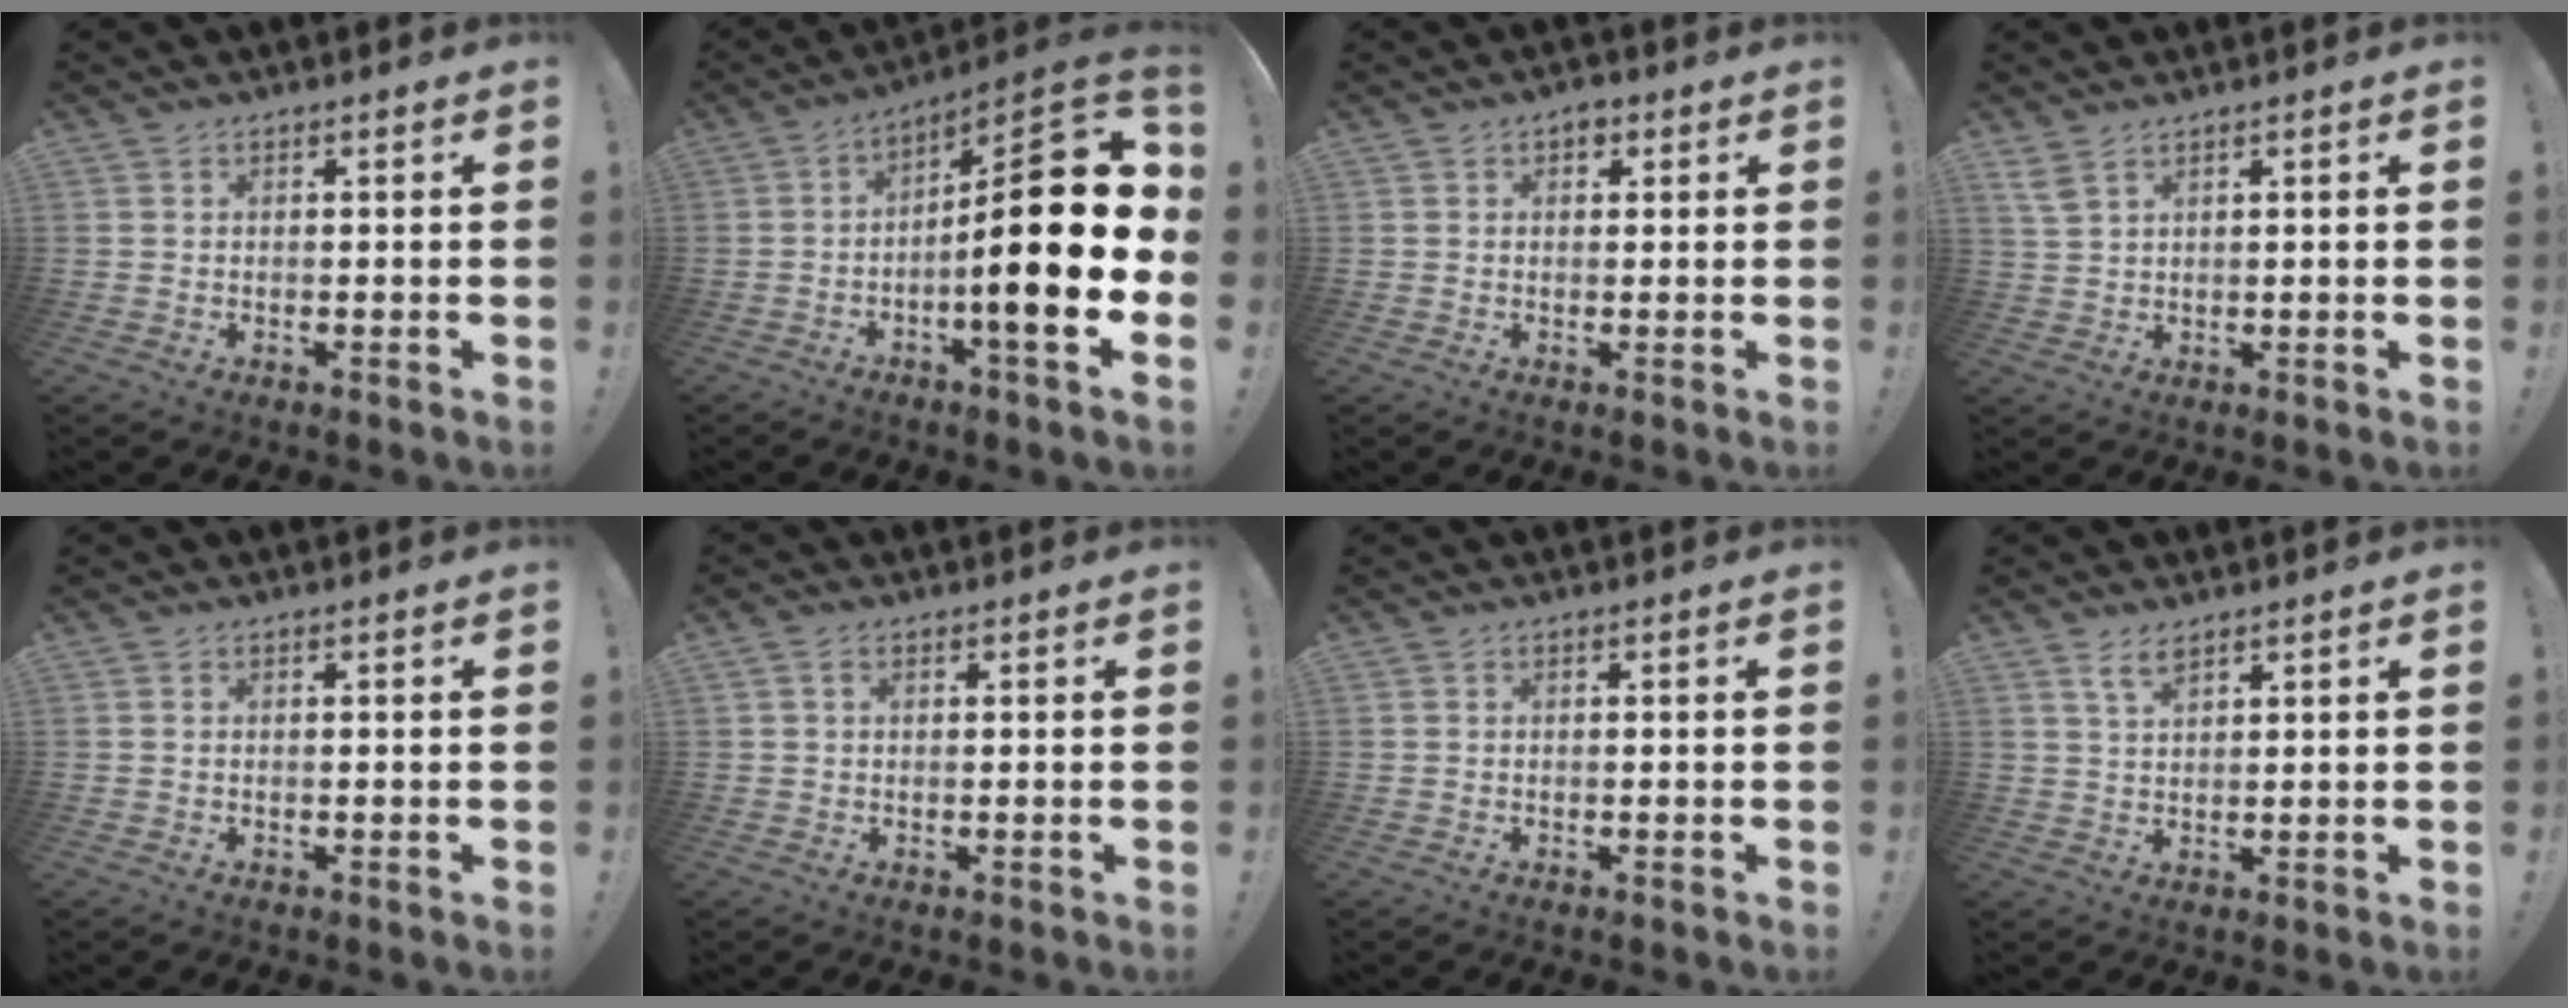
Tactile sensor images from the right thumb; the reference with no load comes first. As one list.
[{"total": 23.8, "force": [-2.5, 6.1, 22.9], "torque": [-0.338, 0.016, -0.040]}, {"total": 2.5, "force": [1.0, 1.9, 1.2], "torque": [-0.011, 0.000, 0.016]}, {"total": 3.8, "force": [2.5, 1.1, 2.6], "torque": [-0.060, -0.007, 0.049]}, {"total": 0.0}, {"total": 1.7, "force": [0.6, 1.2, 1.0], "torque": [-0.021, 0.005, 0.012]}, {"total": 0.0}, {"total": 3.9, "force": [2.7, 1.4, 2.4], "torque": [-0.045, -0.011, 0.048]}]